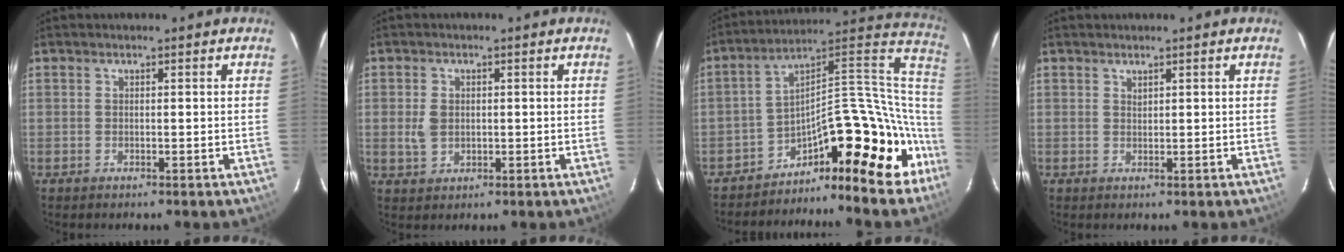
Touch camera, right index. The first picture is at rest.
{"total": 3.8, "force": [0.0, 2.9, 2.4], "torque": [-0.051, 0.002, 0.003]}
{"total": 18.2, "force": [-14.5, 7.2, 8.3], "torque": [-0.081, 0.064, -0.230]}
{"total": 0.6, "force": [0.6, 0.2, 0.1], "torque": [-0.001, 0.001, 0.012]}